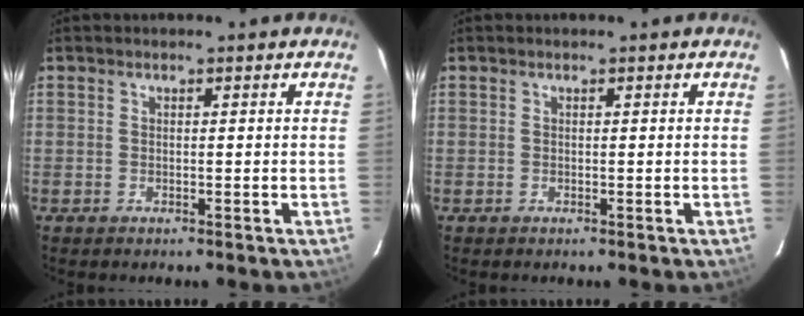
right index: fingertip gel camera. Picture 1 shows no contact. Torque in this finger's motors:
{"motor_torque": [0.60, 0.08, -0.02, 0.01]}